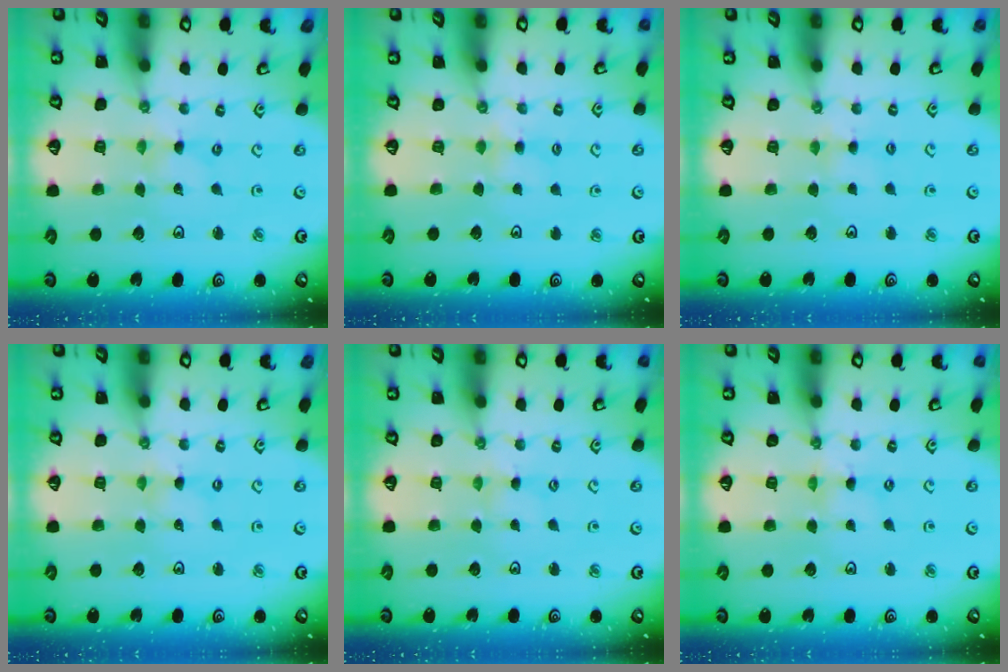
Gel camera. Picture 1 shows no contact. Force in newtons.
{"total": 3.1, "press": 3.1, "slide": 0.5}
{"total": 2.6, "press": 2.6, "slide": 0.4}
{"total": 0.0}
{"total": 1.1, "press": 1.1, "slide": 0.2}
{"total": 0.0}